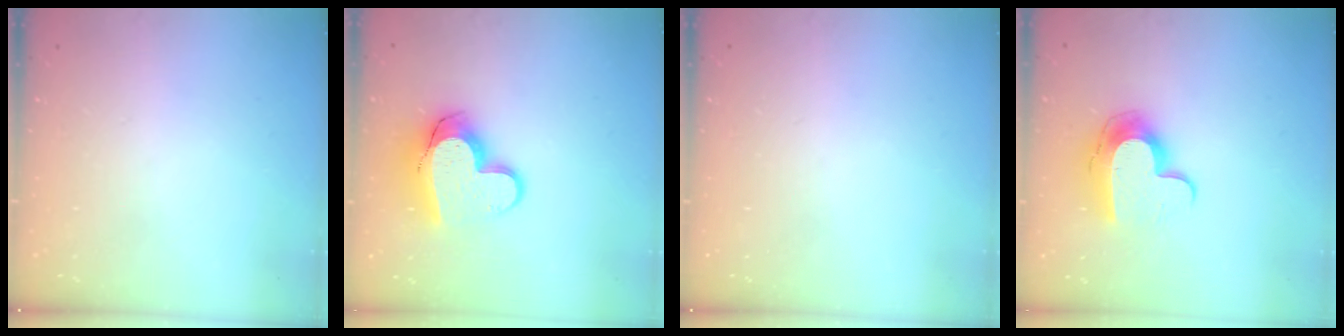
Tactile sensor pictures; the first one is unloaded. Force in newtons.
{"total": 13.4, "press": 13.4, "slide": 1.1}
{"total": 0.0}
{"total": 12.2, "press": 12.2, "slide": 0.3}